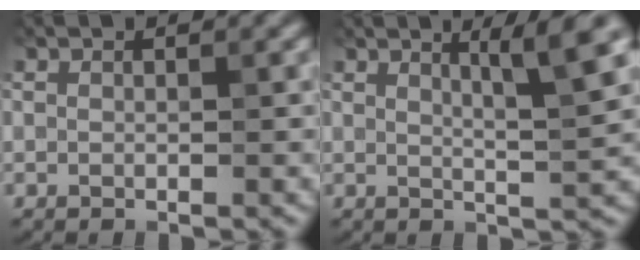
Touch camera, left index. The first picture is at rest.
{"total": 4.9, "force": [2.4, 0.7, 4.3], "torque": [-0.056, 0.000, 0.036]}